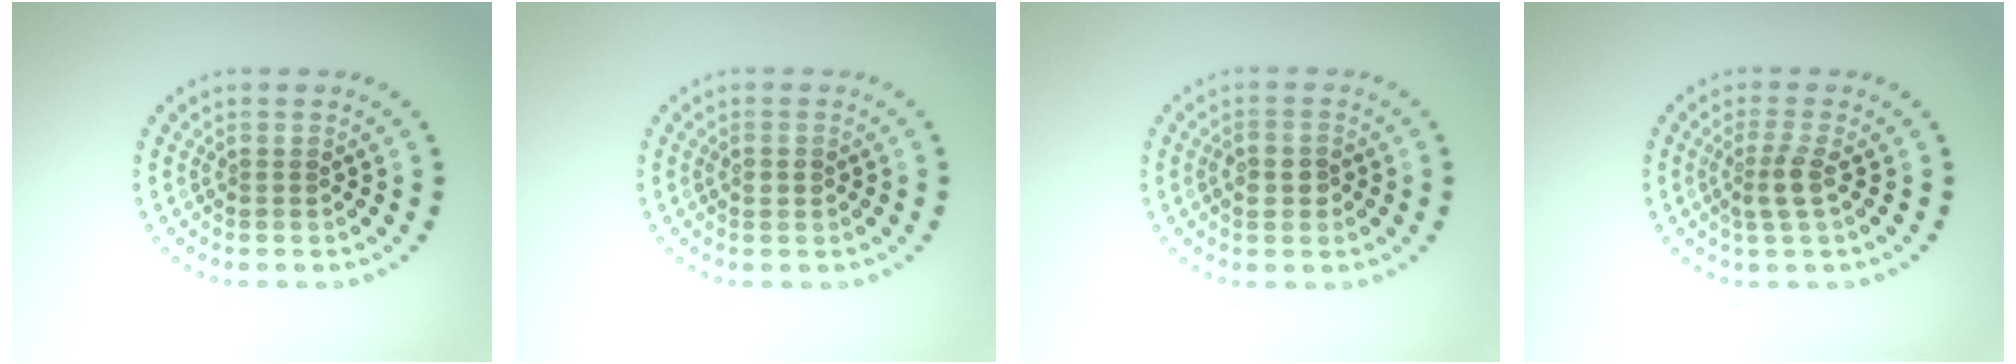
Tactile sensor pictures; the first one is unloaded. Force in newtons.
{"total": 1.2, "press": 1.2, "slide": 0.1}
{"total": 2.1, "press": 2.1, "slide": 0.5}
{"total": 2.2, "press": 1.9, "slide": 1.3}